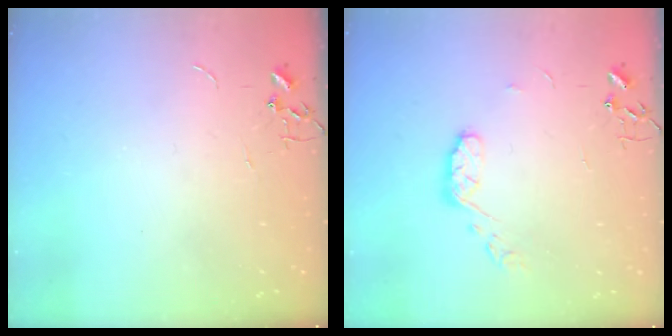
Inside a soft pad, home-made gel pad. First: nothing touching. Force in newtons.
{"total": 7.5, "press": 7.4, "slide": 0.5}